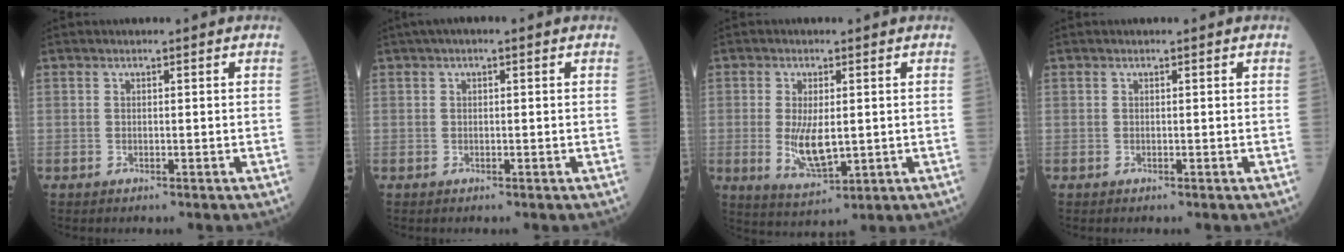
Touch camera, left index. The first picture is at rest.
{"total": 1.6, "force": [0.7, 0.5, 1.3], "torque": [-0.023, 0.011, 0.007]}
{"total": 6.6, "force": [-0.1, 2.5, 6.1], "torque": [-0.125, -0.018, 0.005]}
{"total": 0.0}